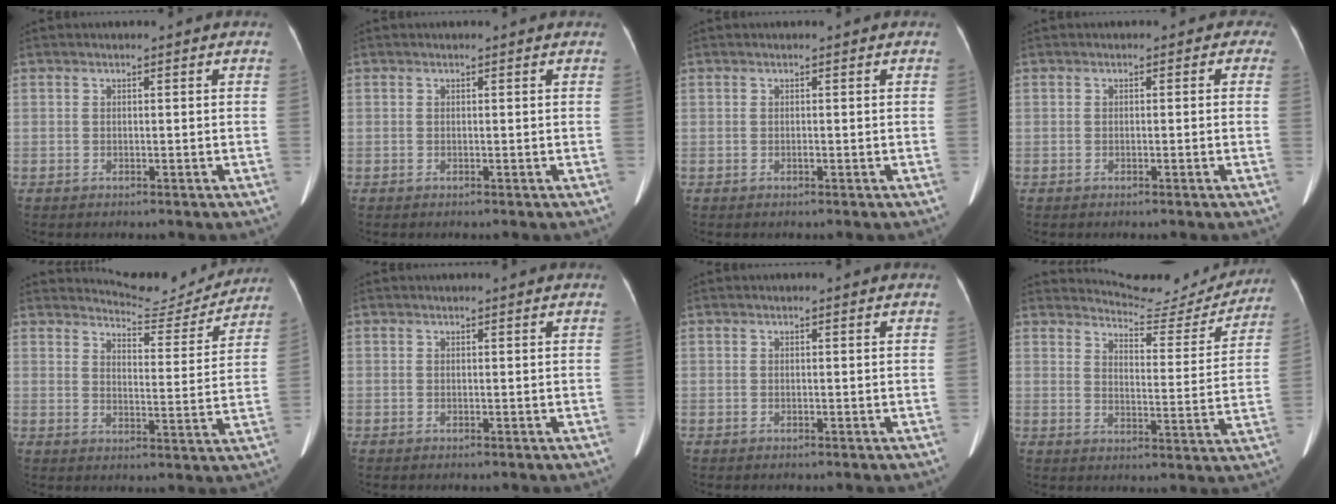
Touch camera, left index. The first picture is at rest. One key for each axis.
{"total": 0.8, "fx": 0.8, "fy": 0.0, "fz": 0.2, "tx": -0.008, "ty": 0.005, "tz": 0.008}
{"total": 0.0}
{"total": 0.7, "fx": -0.1, "fy": 0.6, "fz": 0.2, "tx": 0.014, "ty": 0.005, "tz": -0.013}
{"total": 10.0, "fx": 10.0, "fy": 1.0, "fz": -0.1, "tx": 0.001, "ty": -0.020, "tz": 0.127}
{"total": 0.7, "fx": 0.7, "fy": 0.0, "fz": 0.2, "tx": -0.006, "ty": 0.011, "tz": 0.014}
{"total": 0.0}
{"total": 12.4, "fx": 12.3, "fy": 1.4, "fz": 0.2, "tx": -0.001, "ty": -0.039, "tz": 0.149}